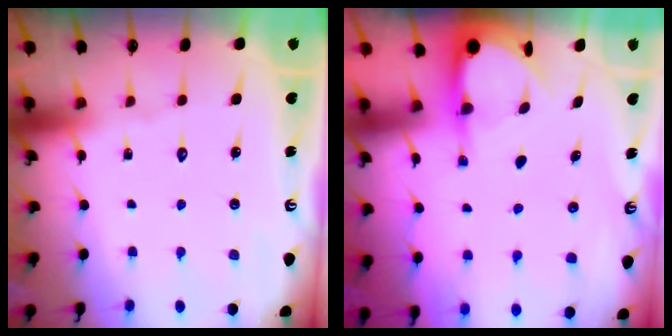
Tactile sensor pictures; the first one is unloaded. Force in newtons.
{"total": 4.0, "press": 4.0, "slide": 0.3}